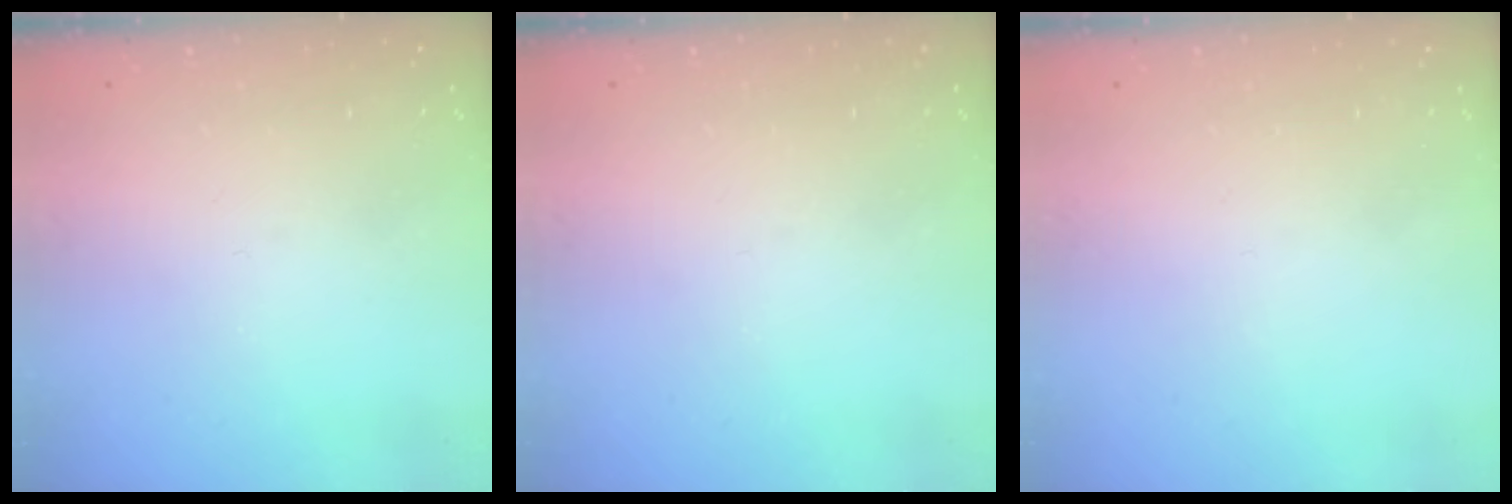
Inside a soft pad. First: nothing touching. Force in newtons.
{"total": 0.0}
{"total": 1.5, "press": 1.5, "slide": 0.1}